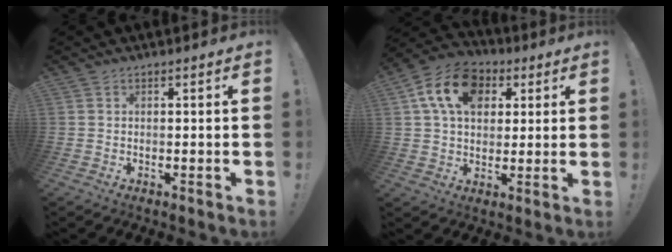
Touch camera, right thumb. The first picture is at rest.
{"total": 15.5, "force": [5.4, 11.1, 9.3], "torque": [-0.146, -0.004, 0.104]}